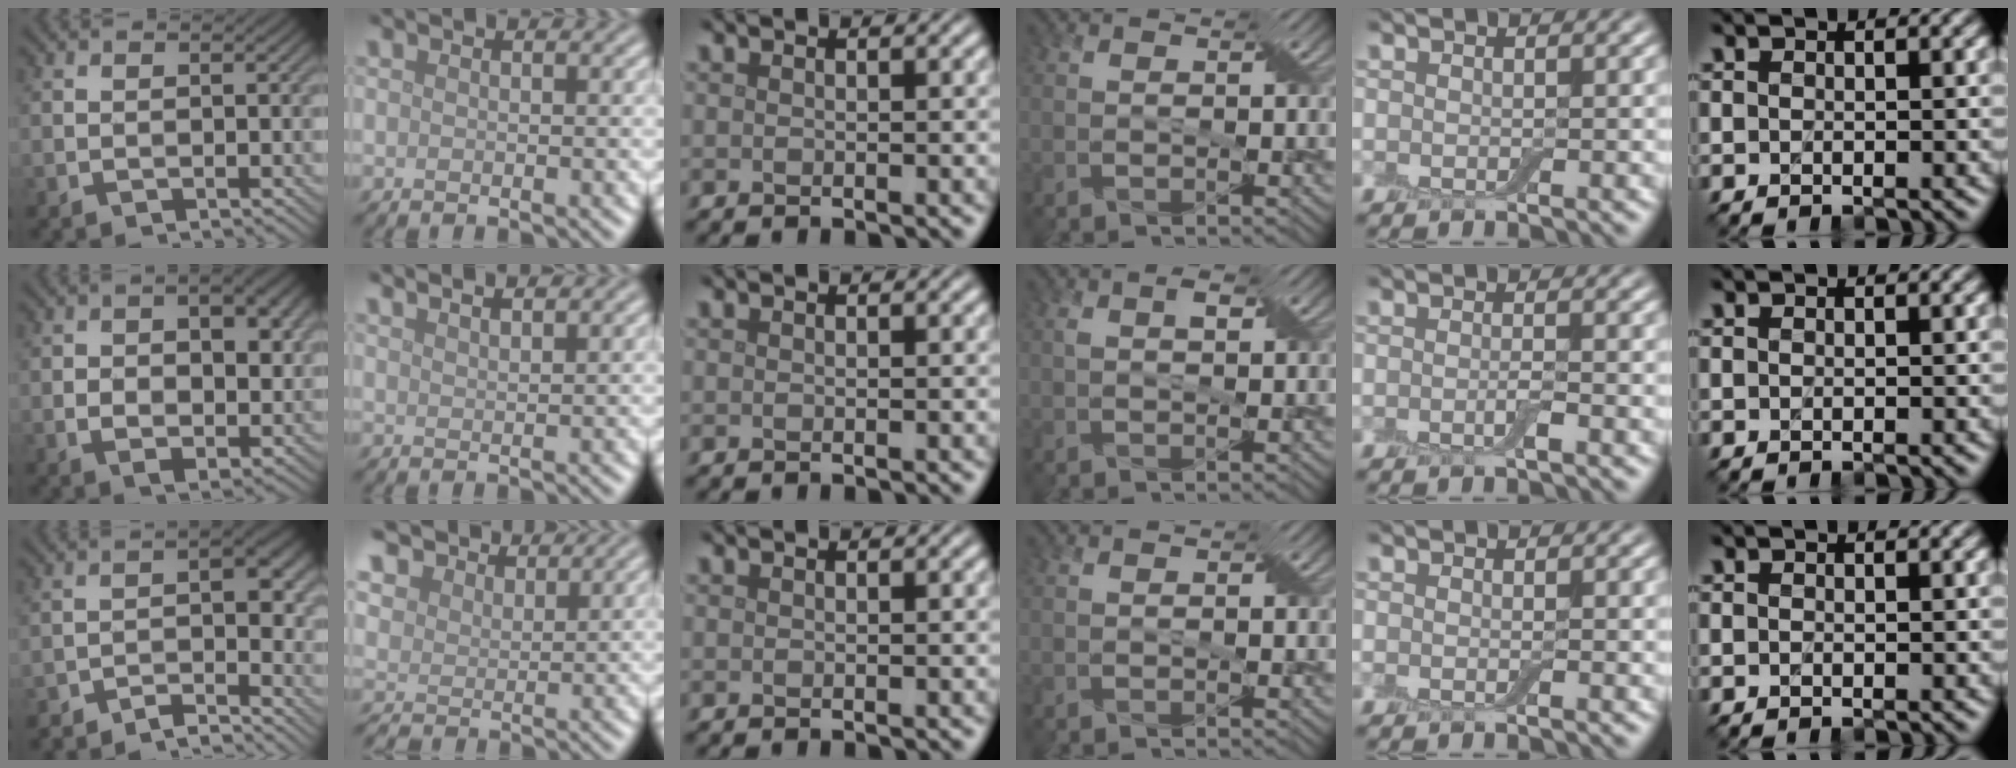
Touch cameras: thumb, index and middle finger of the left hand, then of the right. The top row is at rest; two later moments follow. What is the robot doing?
{"motion": "insert", "object": "backpack"}